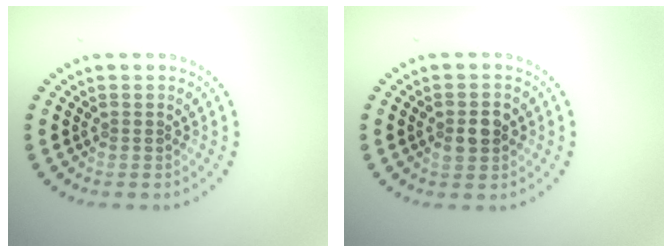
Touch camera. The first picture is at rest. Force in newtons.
{"total": 2.0, "press": 2.0, "slide": 0.1}